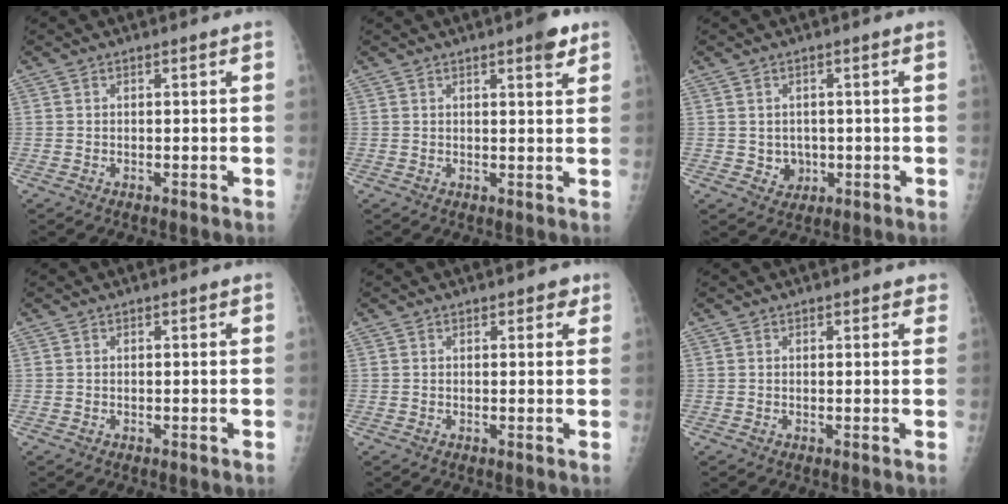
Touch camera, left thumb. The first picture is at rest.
{"total": 4.1, "force": [2.5, 1.1, 3.1], "torque": [-0.032, -0.012, 0.029]}
{"total": 3.4, "force": [-0.3, 3.1, 1.3], "torque": [-0.004, 0.001, 0.004]}
{"total": 0.0}
{"total": 2.1, "force": [1.3, 1.3, 1.2], "torque": [0.006, -0.003, 0.012]}
{"total": 1.8, "force": [1.2, 1.0, 0.9], "torque": [0.009, -0.003, 0.008]}